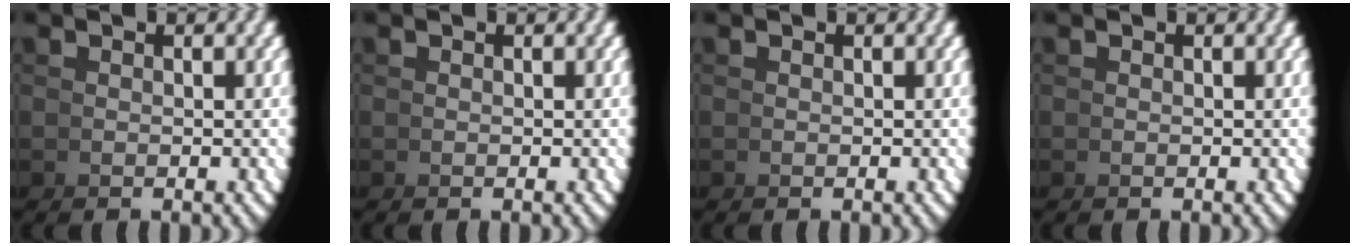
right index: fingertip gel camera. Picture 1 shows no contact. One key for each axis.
{"total": 0.0}
{"total": 0.0}
{"total": 0.0}